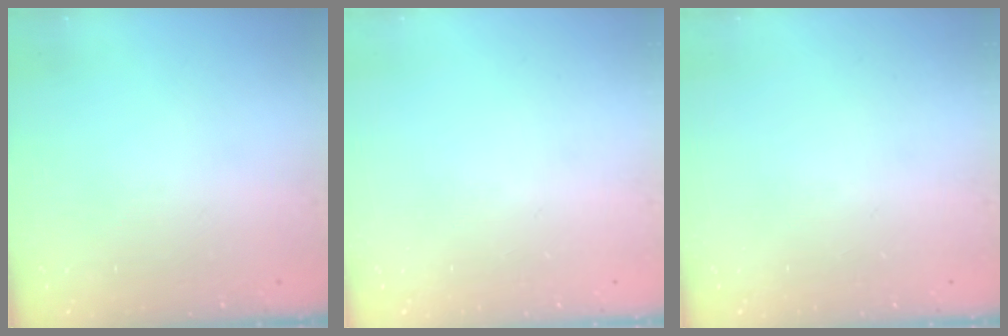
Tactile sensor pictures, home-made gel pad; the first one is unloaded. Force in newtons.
{"total": 0.0}
{"total": 0.0}